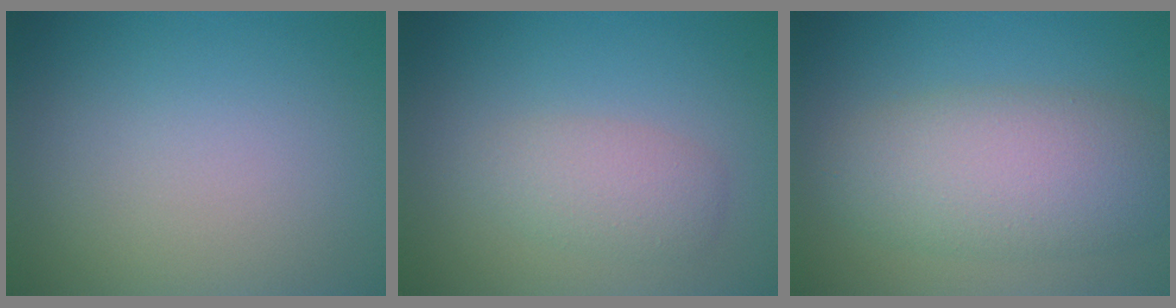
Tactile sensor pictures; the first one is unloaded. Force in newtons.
{"total": 2.6, "press": 2.6, "slide": 0.3}
{"total": 7.1, "press": 7.1, "slide": 0.1}